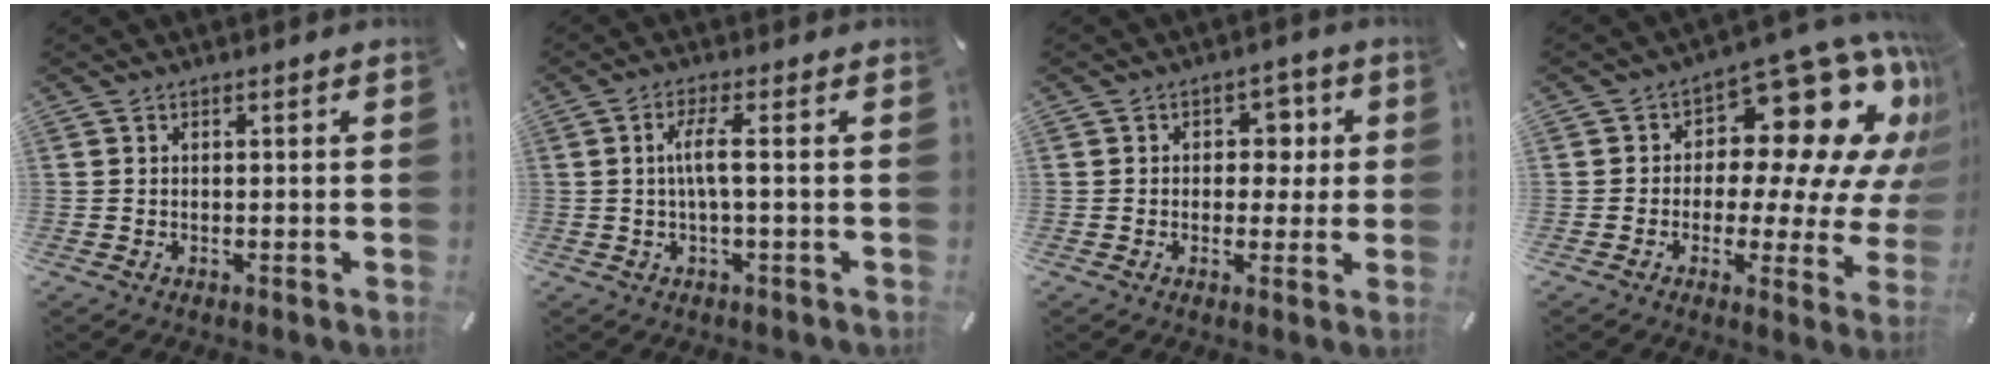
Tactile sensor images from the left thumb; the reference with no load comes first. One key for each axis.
{"total": 5.3, "fx": 0.2, "fy": 0.5, "fz": 5.3, "tx": -0.109, "ty": -0.006, "tz": -0.003}
{"total": 6.1, "fx": 0.6, "fy": 5.1, "fz": 3.3, "tx": -0.027, "ty": -0.002, "tz": -0.001}
{"total": 18.7, "fx": 7.7, "fy": 10.1, "fz": 13.7, "tx": -0.174, "ty": -0.069, "tz": 0.125}